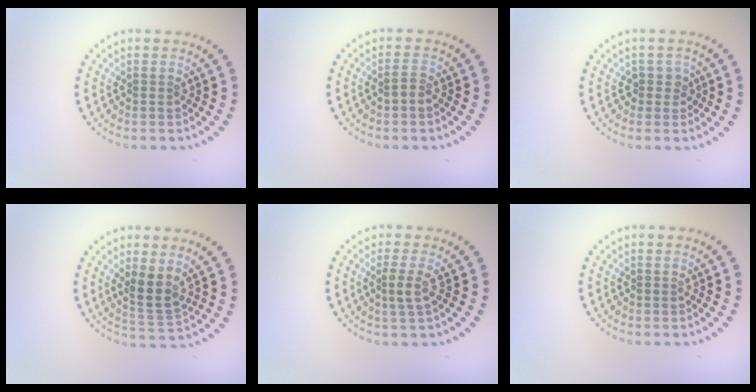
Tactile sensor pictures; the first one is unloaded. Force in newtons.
{"total": 1.2, "press": 1.1, "slide": 0.5}
{"total": 1.5, "press": 1.2, "slide": 0.9}
{"total": 2.8, "press": 2.6, "slide": 1.2}
{"total": 1.7, "press": 1.4, "slide": 1.0}
{"total": 0.0}